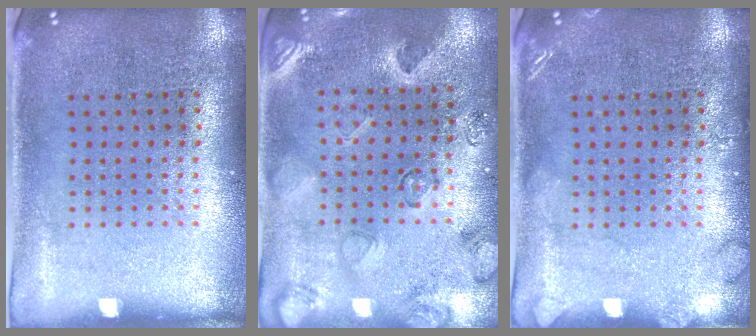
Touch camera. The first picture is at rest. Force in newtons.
{"total": 2.2, "press": 1.8, "slide": 1.3}
{"total": 1.5, "press": 1.5, "slide": 0.2}